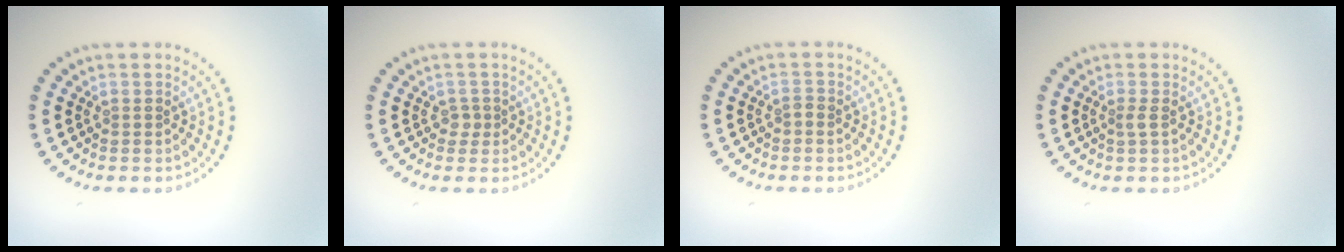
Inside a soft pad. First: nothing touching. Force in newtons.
{"total": 0.9, "press": 0.7, "slide": 0.6}
{"total": 0.6, "press": 0.4, "slide": 0.4}
{"total": 0.9, "press": 0.6, "slide": 0.6}